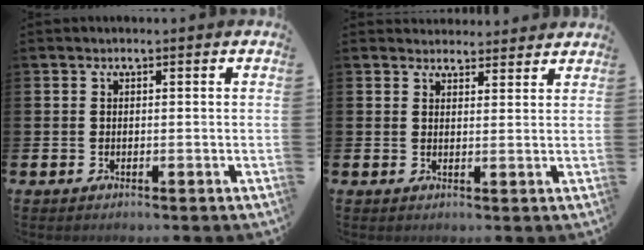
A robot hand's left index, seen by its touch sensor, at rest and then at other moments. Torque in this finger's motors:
{"motor_torque": [0.97, -1.17, 0.22, 0.04]}